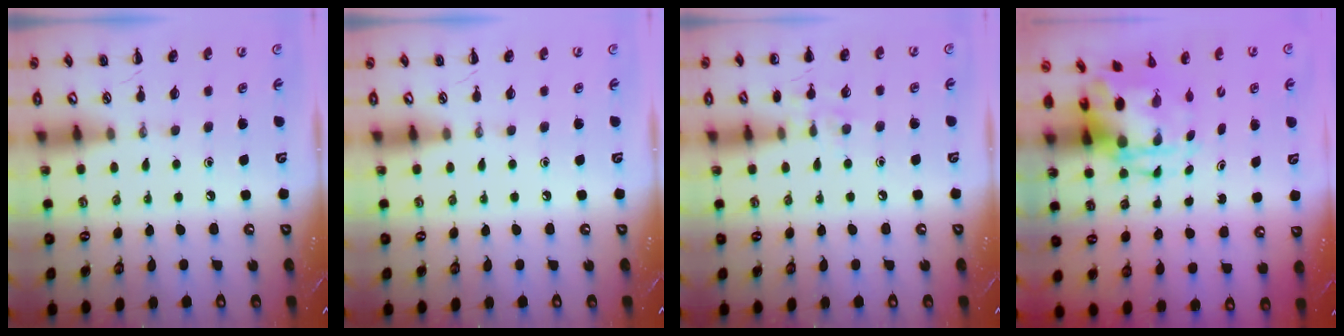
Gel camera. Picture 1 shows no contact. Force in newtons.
{"total": 0.0}
{"total": 7.5, "press": 7.2, "slide": 1.9}
{"total": 4.4, "press": 4.2, "slide": 1.1}